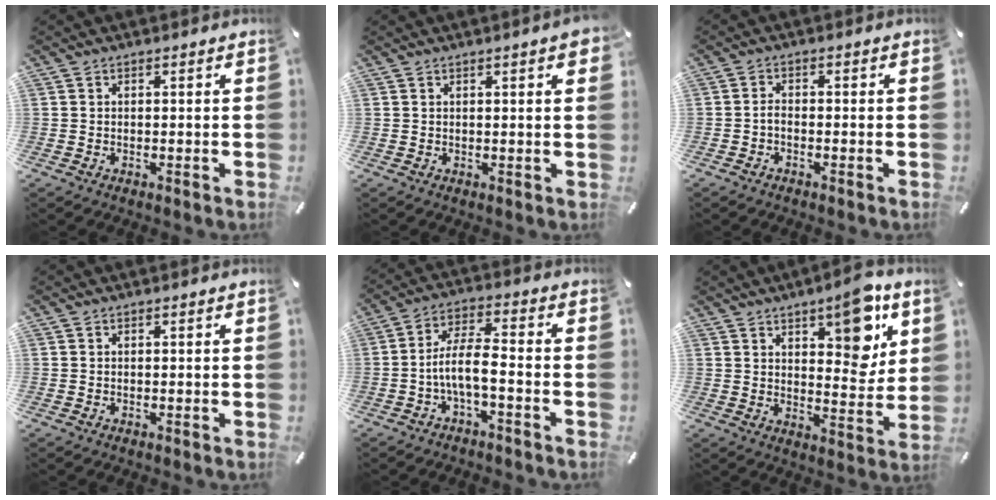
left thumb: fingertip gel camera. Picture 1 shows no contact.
{"total": 2.7, "force": [1.1, 0.4, 2.4], "torque": [-0.040, -0.001, 0.016]}
{"total": 1.6, "force": [-0.9, 0.7, 1.2], "torque": [-0.025, 0.005, -0.017]}
{"total": 0.0}
{"total": 8.4, "force": [-3.2, 2.8, 7.3], "torque": [-0.139, 0.007, -0.057]}
{"total": 11.8, "force": [7.0, 5.2, 8.0], "torque": [-0.088, -0.046, 0.114]}